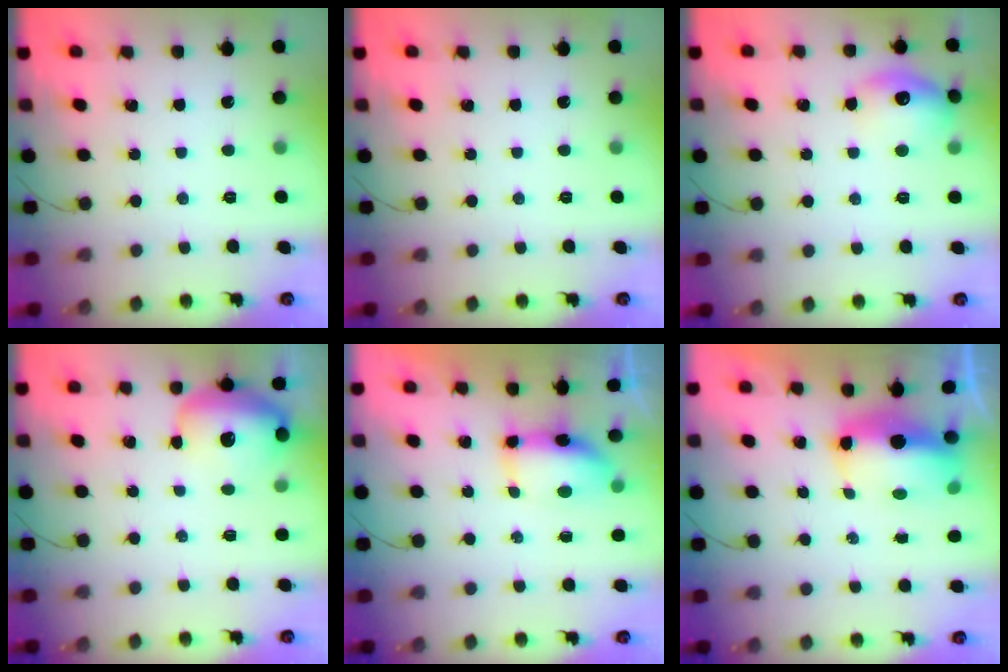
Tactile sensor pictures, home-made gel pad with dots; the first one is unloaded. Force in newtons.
{"total": 0.0}
{"total": 12.5, "press": 12.4, "slide": 1.0}
{"total": 19.2, "press": 15.6, "slide": 11.2}
{"total": 12.8, "press": 8.6, "slide": 9.5}
{"total": 10.1, "press": 9.8, "slide": 2.2}